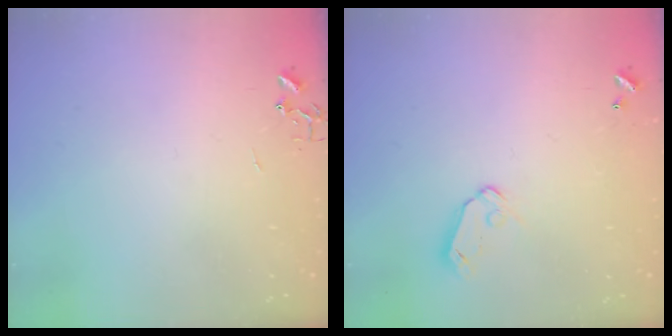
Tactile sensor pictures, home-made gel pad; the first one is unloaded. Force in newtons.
{"total": 6.2, "press": 6.2, "slide": 0.6}